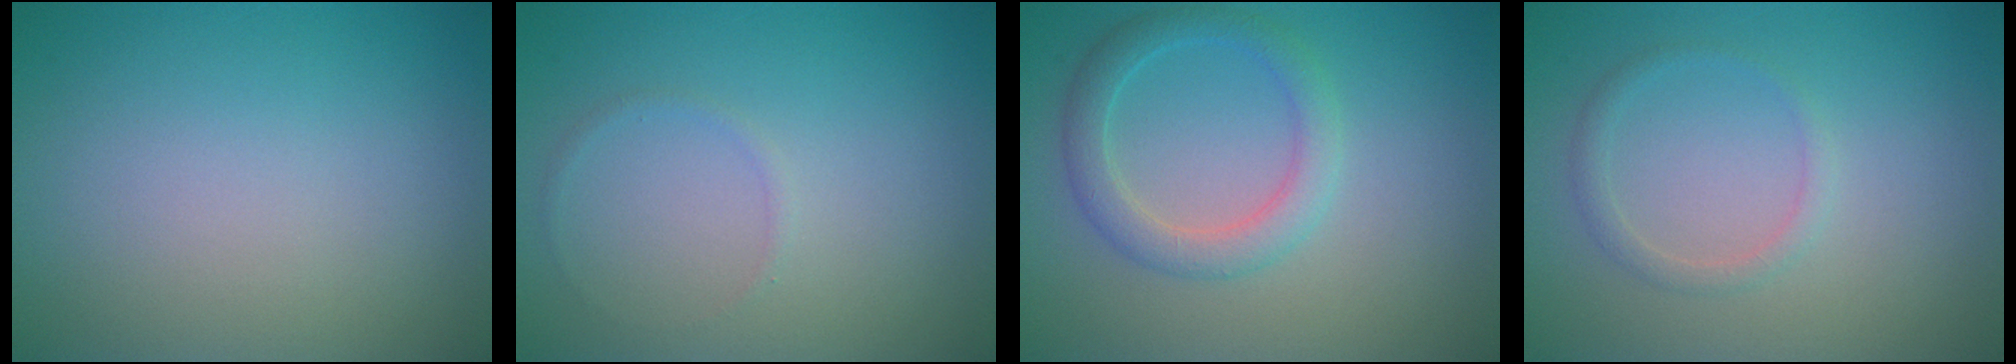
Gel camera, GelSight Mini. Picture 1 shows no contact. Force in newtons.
{"total": 0.6, "press": 0.6, "slide": 0.1}
{"total": 3.0, "press": 3.0, "slide": 0.2}
{"total": 1.4, "press": 1.4, "slide": 0.1}